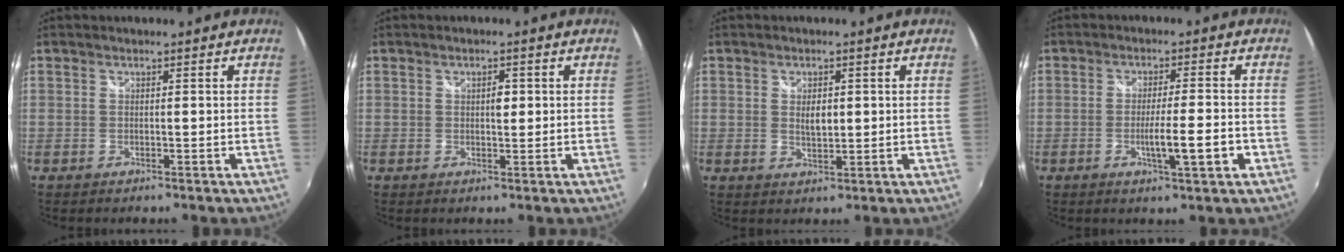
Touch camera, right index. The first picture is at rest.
{"total": 1.9, "force": [0.3, 1.2, 1.5], "torque": [-0.021, 0.003, 0.005]}
{"total": 2.6, "force": [0.3, 1.6, 2.0], "torque": [-0.027, -0.001, 0.006]}
{"total": 6.6, "force": [-2.2, 0.1, 6.2], "torque": [-0.102, -0.014, -0.035]}